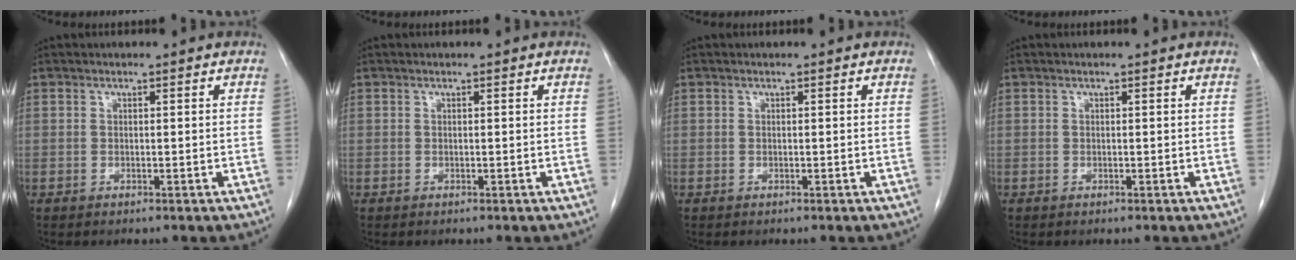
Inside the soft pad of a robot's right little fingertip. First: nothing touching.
{"total": 0.0}
{"total": 0.0}
{"total": 0.0}